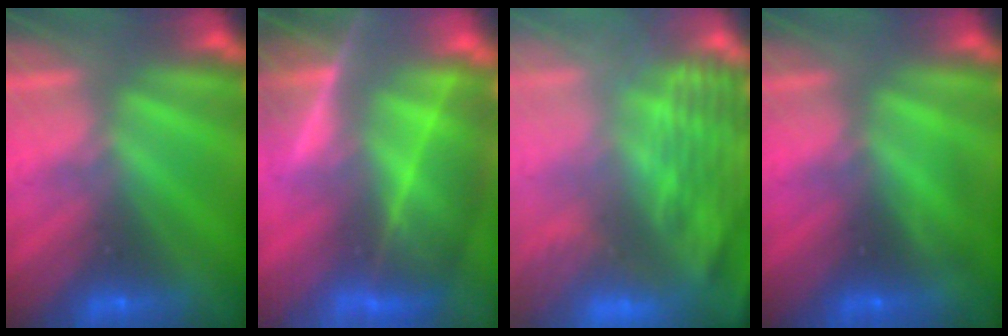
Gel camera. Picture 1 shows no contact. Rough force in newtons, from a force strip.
{"total": 7.1}
{"total": 9.6}
{"total": 1.9}